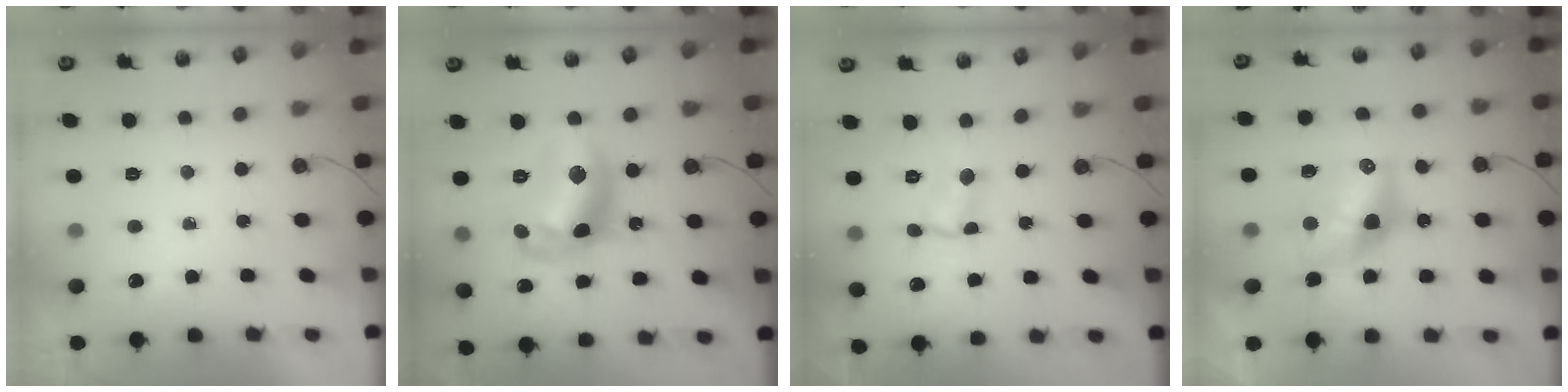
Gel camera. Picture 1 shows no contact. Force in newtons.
{"total": 17.5, "press": 17.5, "slide": 1.1}
{"total": 1.4, "press": 1.4, "slide": 0.1}
{"total": 12.2, "press": 12.1, "slide": 1.0}